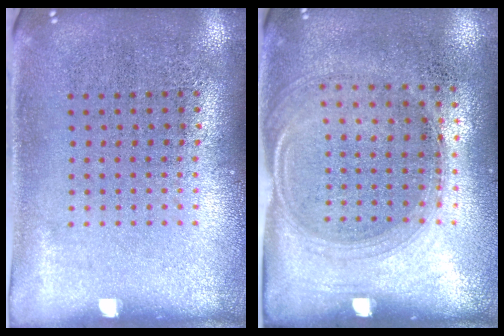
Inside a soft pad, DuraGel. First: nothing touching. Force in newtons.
{"total": 1.5, "press": 1.3, "slide": 0.8}